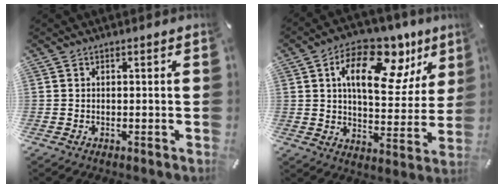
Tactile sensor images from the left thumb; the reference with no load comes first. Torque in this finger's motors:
{"motor_torque": [0.84, 0.48, 1.75, -1.02, 0.44]}